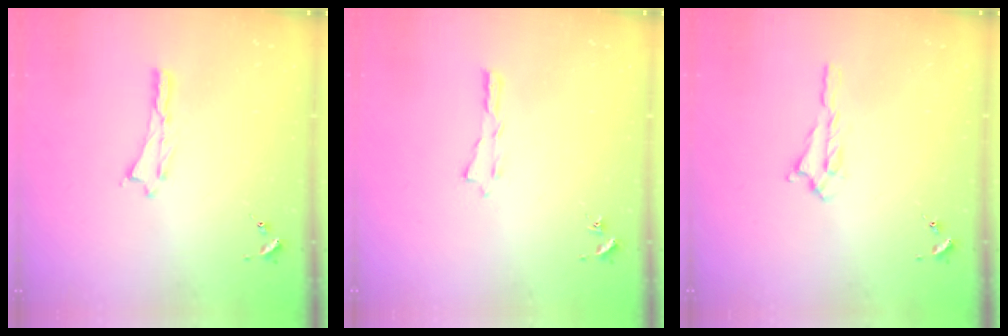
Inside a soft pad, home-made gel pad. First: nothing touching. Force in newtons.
{"total": 0.0}
{"total": 0.7, "press": 0.7, "slide": 0.2}